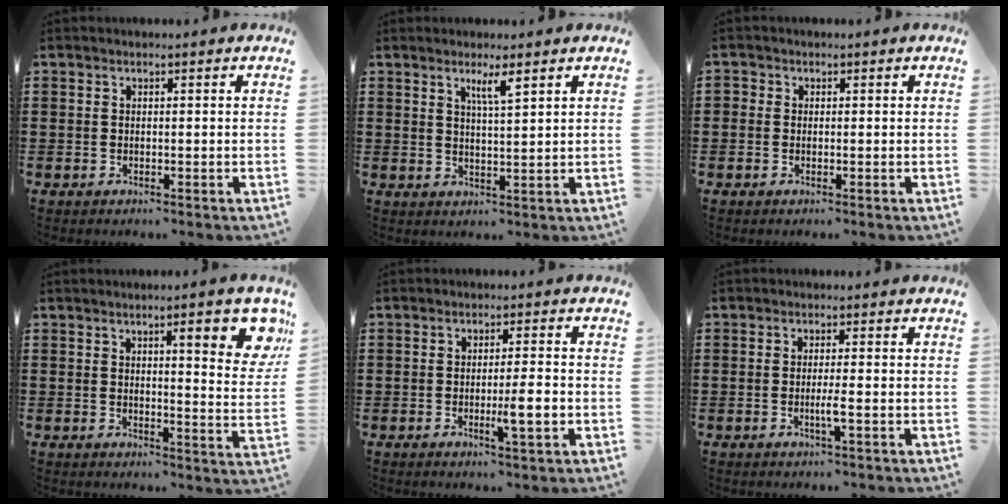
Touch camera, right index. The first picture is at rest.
{"total": 3.3, "force": [2.1, 0.2, 2.5], "torque": [-0.045, -0.003, 0.034]}
{"total": 0.6, "force": [-0.2, 0.6, 0.1], "torque": [-0.003, 0.002, -0.005]}
{"total": 8.3, "force": [4.0, 1.6, 7.0], "torque": [-0.101, -0.009, 0.059]}
{"total": 5.0, "force": [-1.3, 0.1, 4.8], "torque": [-0.079, -0.009, -0.021]}
{"total": 2.6, "force": [-0.8, -0.1, 2.4], "torque": [-0.041, -0.005, -0.015]}